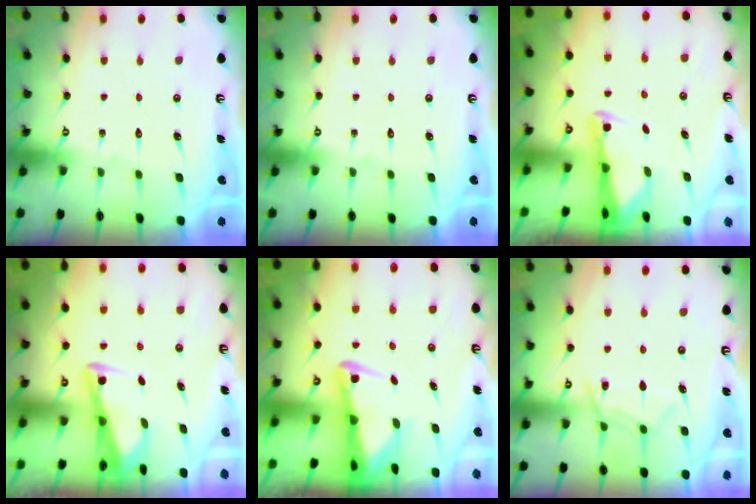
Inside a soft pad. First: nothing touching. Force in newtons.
{"total": 0.0}
{"total": 2.0, "press": 2.0, "slide": 0.3}
{"total": 3.3, "press": 3.3, "slide": 0.4}
{"total": 3.2, "press": 3.1, "slide": 0.6}
{"total": 8.9, "press": 8.9, "slide": 0.9}